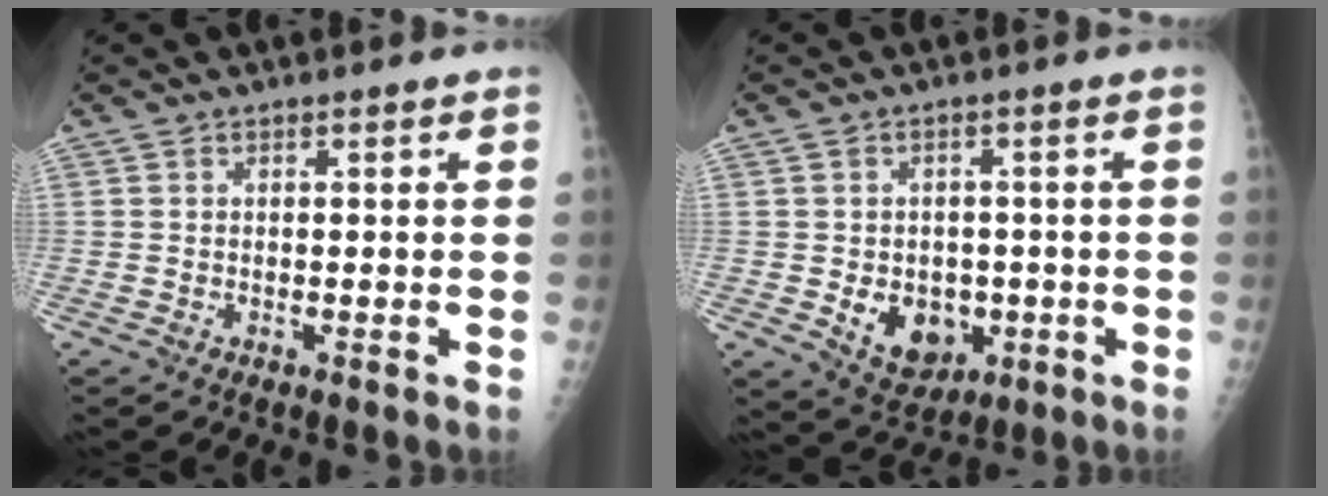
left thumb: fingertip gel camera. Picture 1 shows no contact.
{"total": 8.2, "force": [-1.8, 6.4, 4.9], "torque": [-0.044, 0.000, -0.011]}